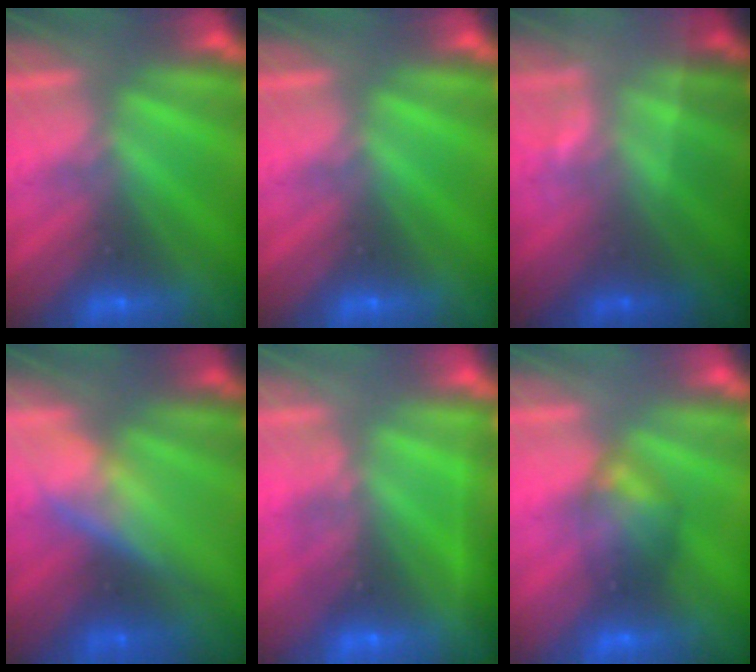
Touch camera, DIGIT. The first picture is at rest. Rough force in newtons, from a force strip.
{"total": 0.0}
{"total": 1.7}
{"total": 2.7}
{"total": 2.2}
{"total": 2.9}